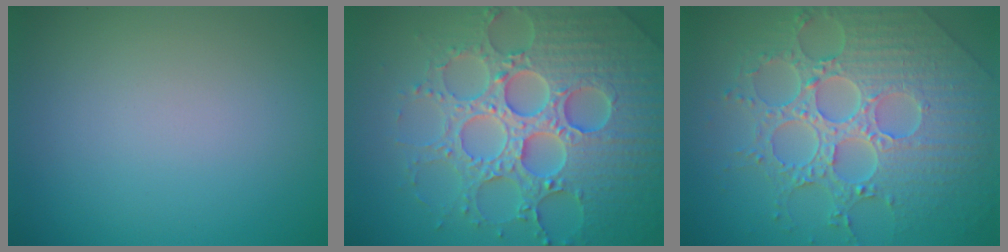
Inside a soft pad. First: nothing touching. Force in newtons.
{"total": 8.0, "press": 7.8, "slide": 1.7}
{"total": 8.6, "press": 6.3, "slide": 5.8}